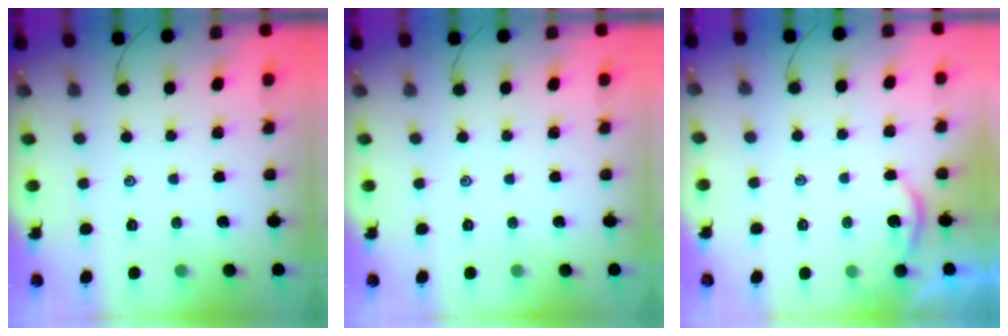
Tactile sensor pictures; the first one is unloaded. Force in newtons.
{"total": 0.0}
{"total": 3.2, "press": 3.2, "slide": 0.2}